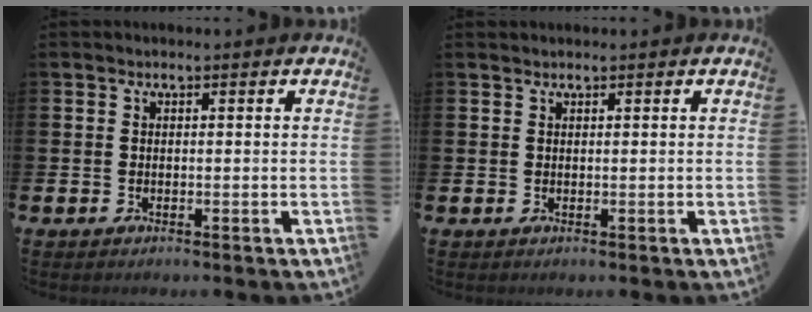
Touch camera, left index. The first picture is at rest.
{"total": 0.6, "force": [0.6, 0.1, 0.0], "torque": [-0.001, 0.000, 0.012]}